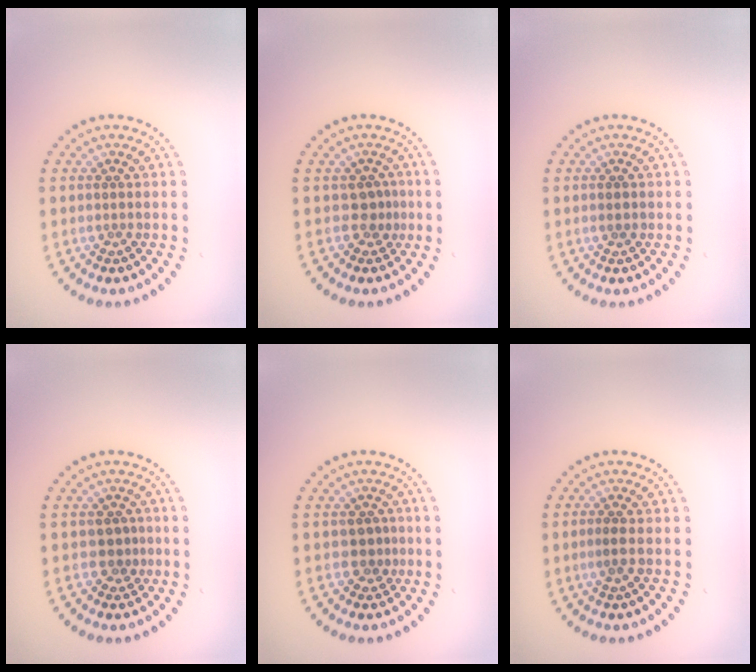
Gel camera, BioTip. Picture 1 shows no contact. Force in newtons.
{"total": 1.6, "press": 1.1, "slide": 1.2}
{"total": 1.0, "press": 1.0, "slide": 0.1}
{"total": 1.5, "press": 1.2, "slide": 1.0}
{"total": 1.5, "press": 1.2, "slide": 1.0}
{"total": 1.0, "press": 0.8, "slide": 0.5}